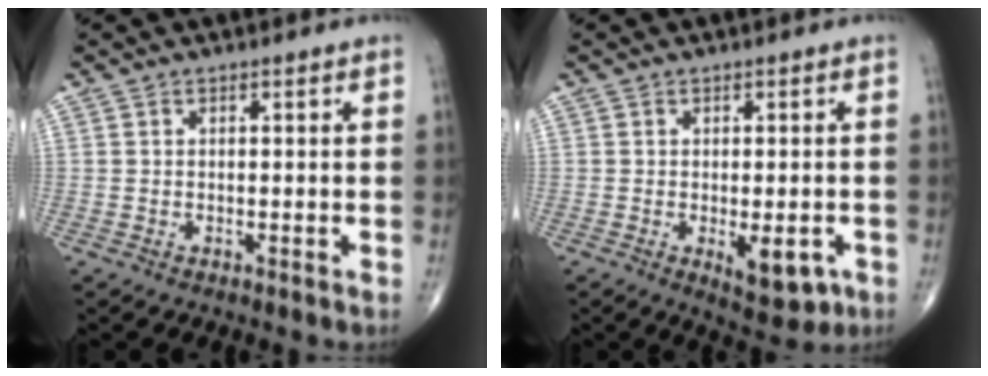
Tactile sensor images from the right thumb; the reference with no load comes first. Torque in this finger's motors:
{"motor_torque": [0.81, 0.44, 0.13, -0.58, 0.15]}